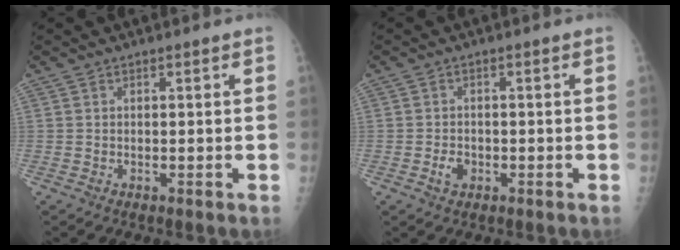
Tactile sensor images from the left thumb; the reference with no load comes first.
{"total": 2.4, "force": [-1.0, 1.8, 1.3], "torque": [-0.018, 0.005, -0.015]}